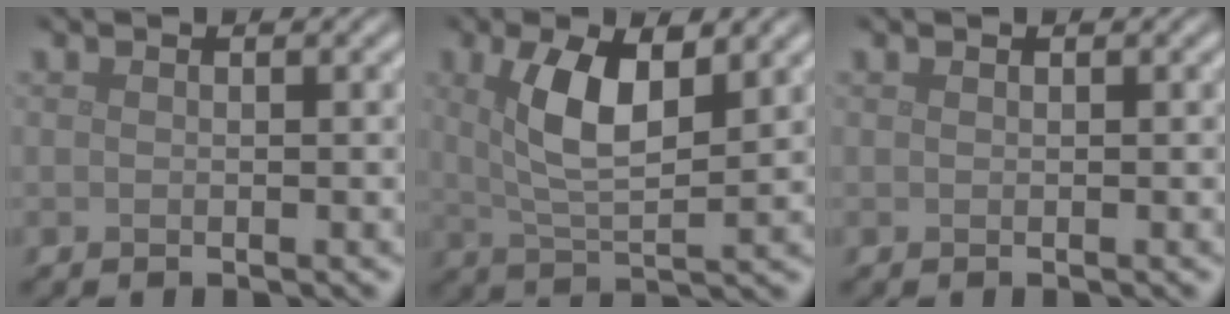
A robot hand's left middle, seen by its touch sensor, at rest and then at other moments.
{"total": 6.0, "force": [2.0, 2.2, 5.2], "torque": [-0.105, 0.001, 0.038]}
{"total": 0.0}